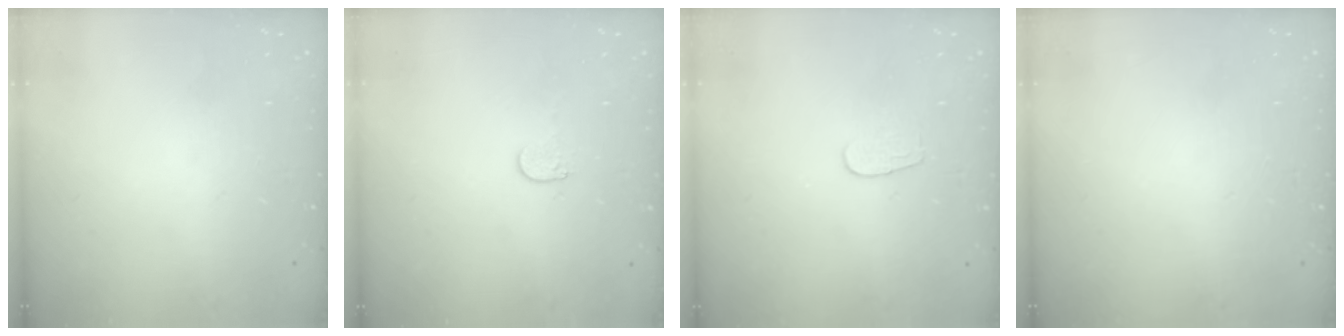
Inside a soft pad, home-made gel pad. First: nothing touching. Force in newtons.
{"total": 4.0, "press": 4.0, "slide": 0.3}
{"total": 4.6, "press": 4.6, "slide": 0.2}
{"total": 0.0}